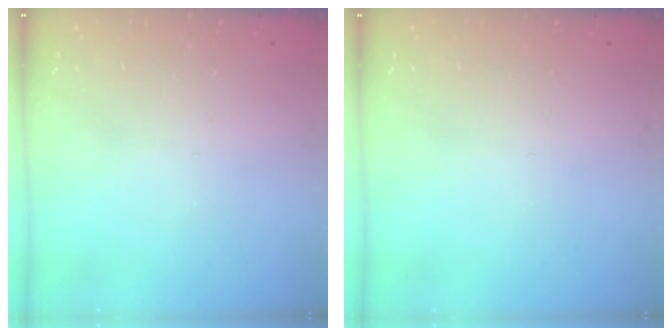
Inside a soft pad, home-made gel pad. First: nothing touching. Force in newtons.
{"total": 0.0}